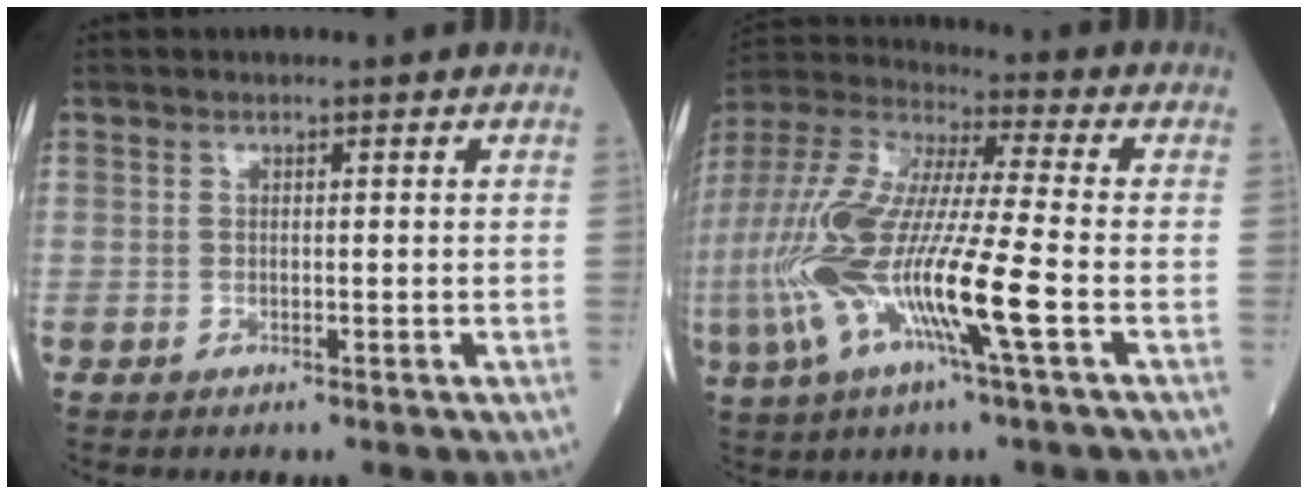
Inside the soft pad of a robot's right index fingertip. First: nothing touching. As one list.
[{"total": 20.0, "force": [-5.4, 1.9, 19.2], "torque": [-0.422, -0.026, -0.109]}]